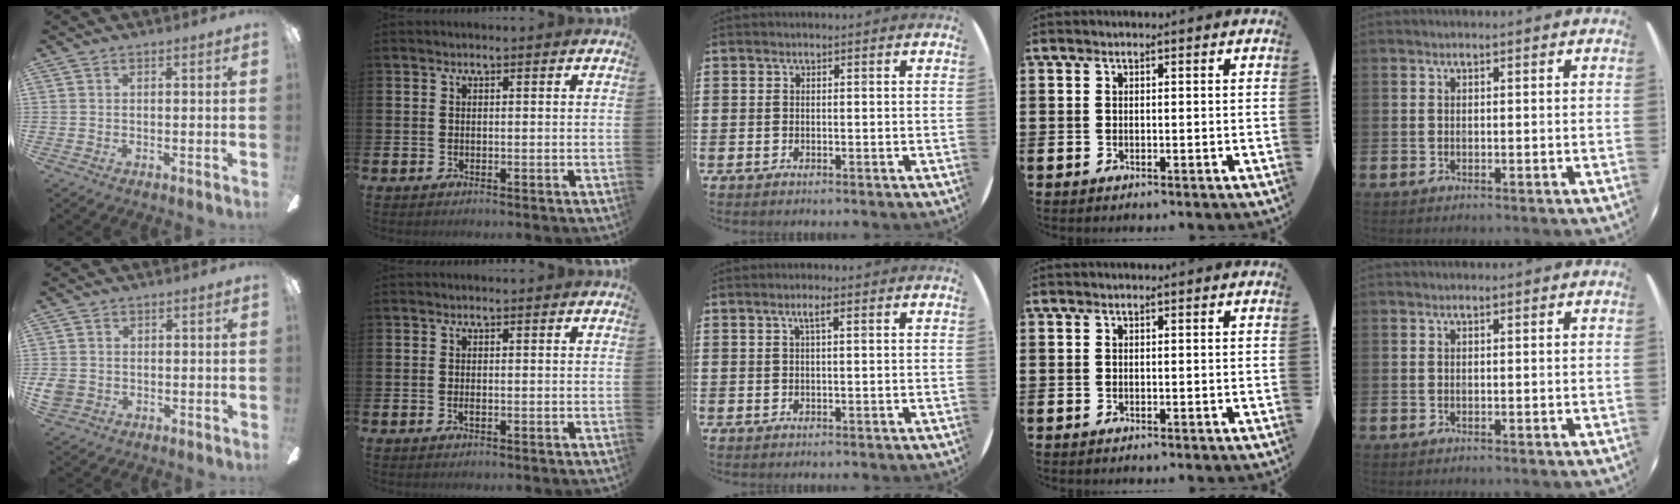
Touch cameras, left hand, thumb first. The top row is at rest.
{"thumb": {"total": 3.3, "force": [-0.5, 3.0, 1.2], "torque": [-0.027, 0.005, -0.007]}, "index": {"total": 0.6, "force": [-0.2, 0.2, 0.6], "torque": [-0.020, 0.003, -0.002]}, "middle": {"total": 1.8, "force": [0.8, 0.3, 1.6], "torque": [-0.033, 0.005, 0.013]}}